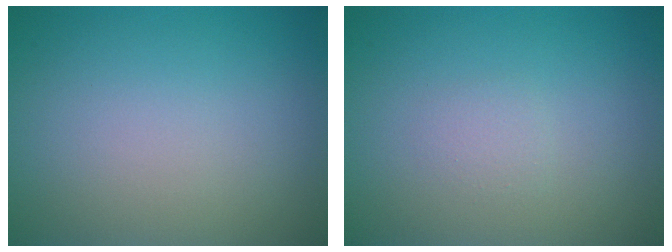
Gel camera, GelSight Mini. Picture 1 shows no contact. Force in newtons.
{"total": 0.8, "press": 0.8, "slide": 0.0}